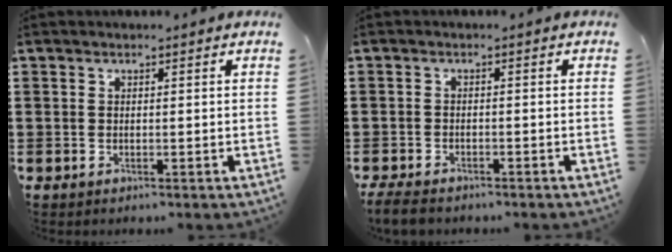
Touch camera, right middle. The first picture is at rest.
{"total": 2.5, "force": [-2.3, 0.7, 0.7], "torque": [-0.022, 0.000, -0.049]}